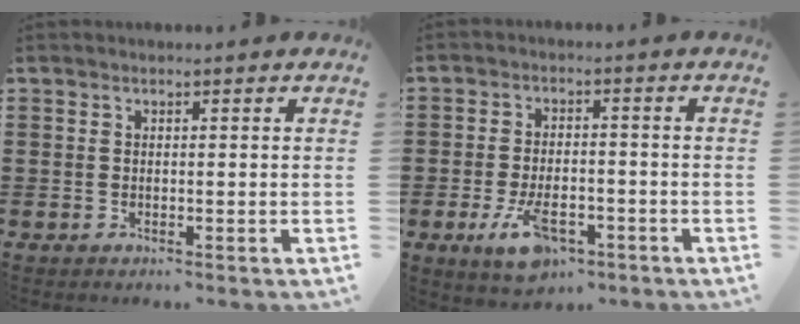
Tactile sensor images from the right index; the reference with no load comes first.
{"total": 7.1, "force": [-3.5, 3.3, 5.2], "torque": [-0.105, 0.001, -0.063]}